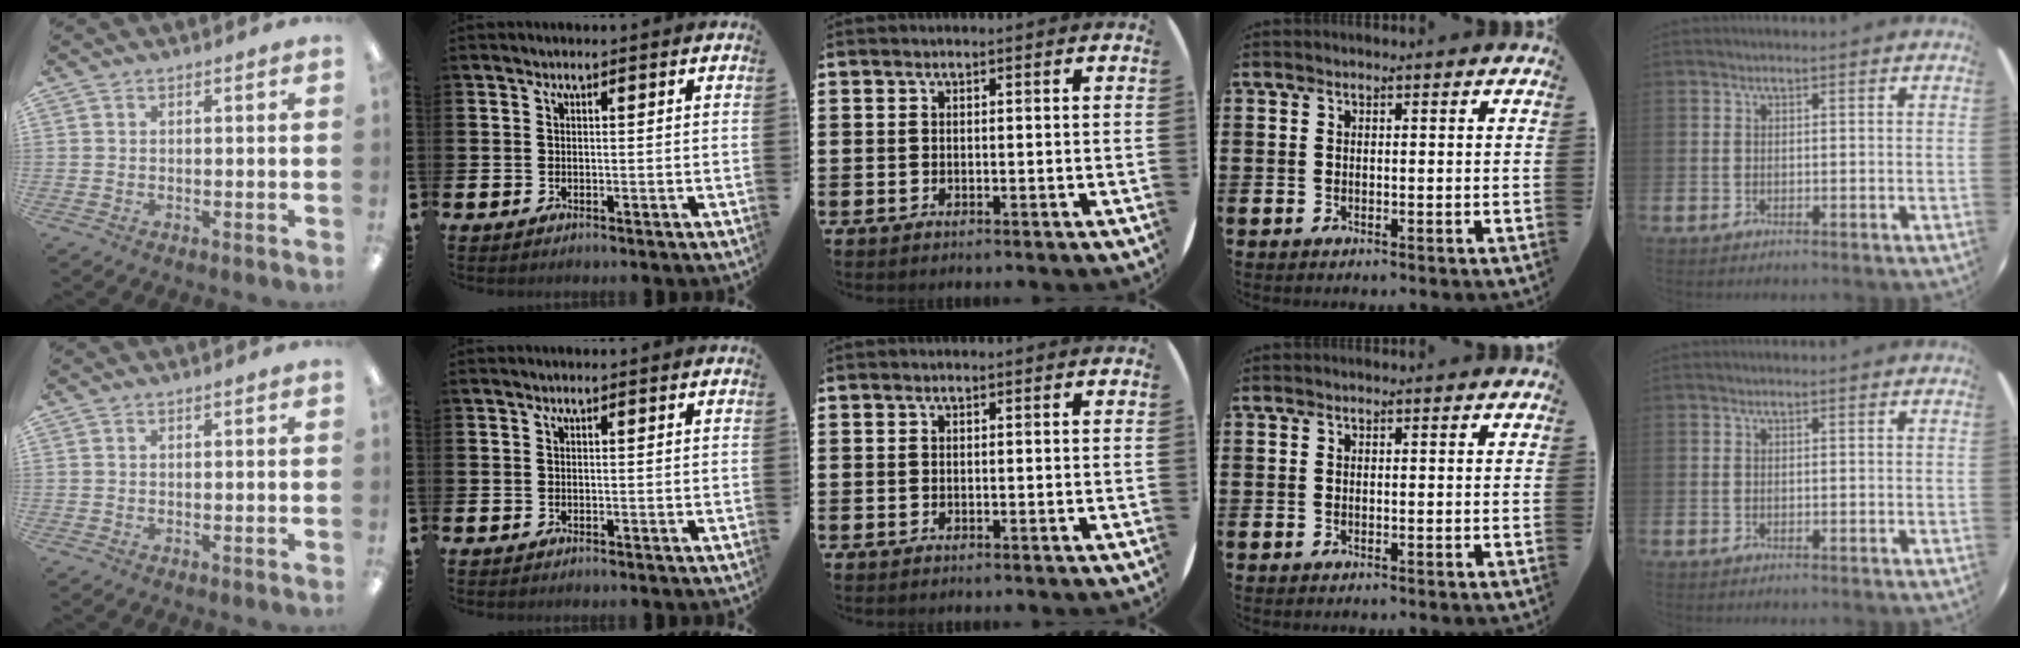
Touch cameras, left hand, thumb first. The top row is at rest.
{}